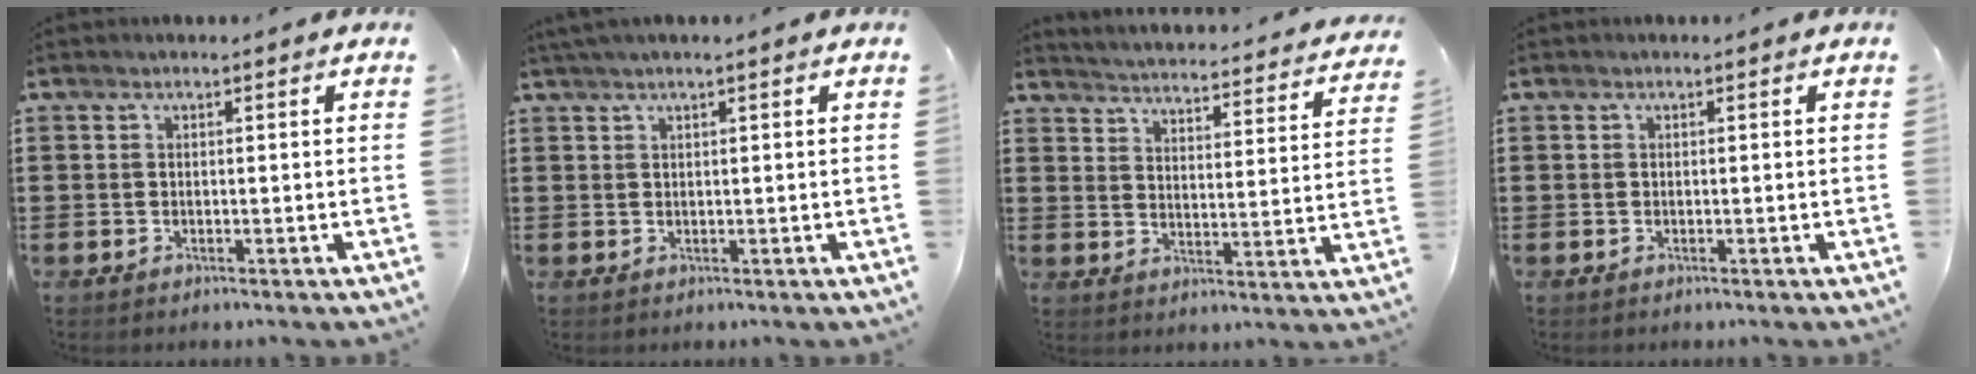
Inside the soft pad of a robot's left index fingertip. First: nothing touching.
{"total": 1.2, "force": [0.7, -0.1, 1.0], "torque": [-0.018, -0.002, 0.014]}
{"total": 3.6, "force": [3.5, -0.7, 0.1], "torque": [-0.024, -0.040, 0.052]}
{"total": 0.0}